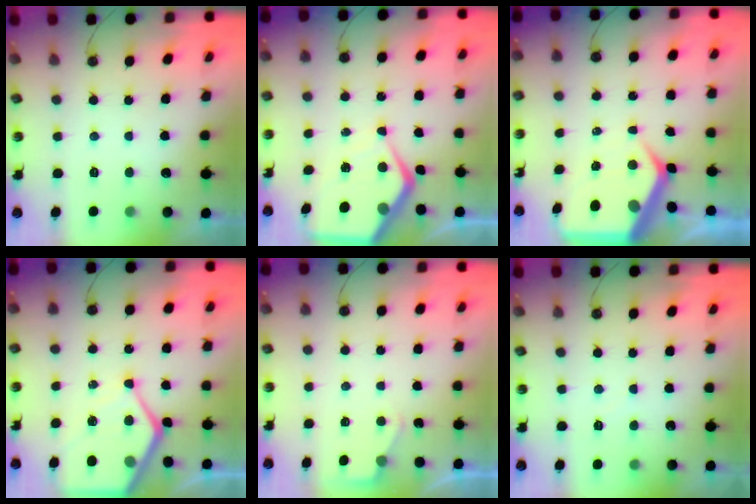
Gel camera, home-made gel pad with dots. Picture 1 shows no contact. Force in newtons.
{"total": 9.7, "press": 9.7, "slide": 0.9}
{"total": 9.5, "press": 9.4, "slide": 0.9}
{"total": 11.5, "press": 11.5, "slide": 1.0}
{"total": 2.4, "press": 2.4, "slide": 0.4}
{"total": 1.9, "press": 1.9, "slide": 0.3}